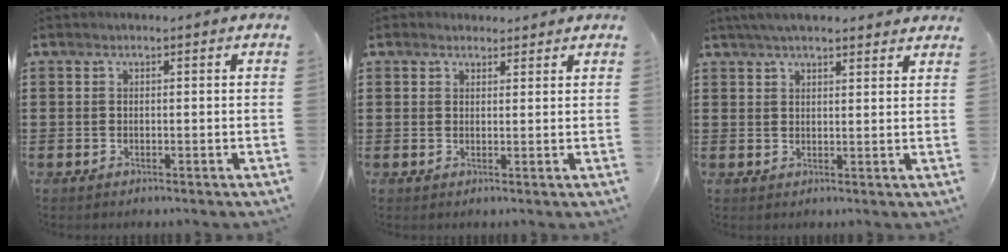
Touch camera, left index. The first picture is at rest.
{"total": 1.8, "force": [1.7, 0.8, 0.2], "torque": [0.000, 0.002, 0.031]}
{"total": 3.9, "force": [3.5, 0.6, 1.6], "torque": [-0.040, 0.001, 0.065]}